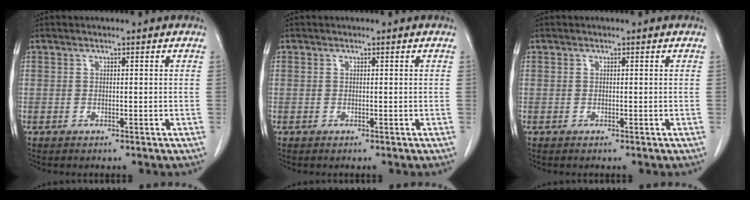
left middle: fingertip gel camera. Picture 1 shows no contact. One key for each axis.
{"total": 0.0}
{"total": 0.0}